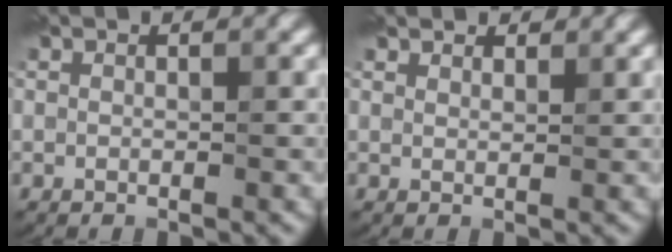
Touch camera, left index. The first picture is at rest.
{"total": 1.8, "force": [1.7, 0.6, 0.0], "torque": [-0.002, -0.008, 0.031]}